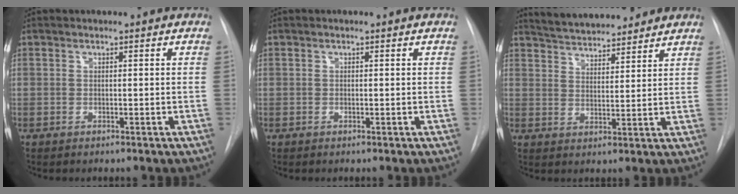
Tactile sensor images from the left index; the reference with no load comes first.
{"total": 0.7, "force": [-0.7, 0.0, 0.0], "torque": [0.002, -0.006, -0.013]}
{"total": 11.4, "force": [10.4, 2.7, 4.0], "torque": [-0.058, 0.013, 0.156]}